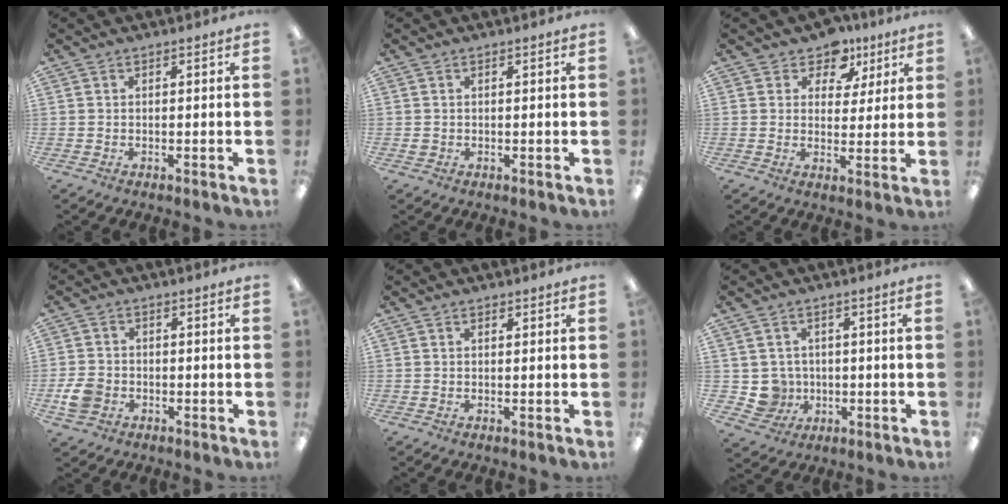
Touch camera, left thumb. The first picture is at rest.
{"total": 1.0, "force": [0.3, 0.9, 0.4], "torque": [-0.010, 0.005, 0.004]}
{"total": 8.1, "force": [5.5, 5.6, 2.2], "torque": [-0.033, -0.032, 0.099]}
{"total": 5.4, "force": [-1.8, 4.2, 2.8], "torque": [-0.055, 0.005, -0.036]}
{"total": 1.0, "force": [0.6, 0.5, 0.6], "torque": [-0.014, 0.001, 0.011]}
{"total": 5.3, "force": [0.5, 5.3, 0.8], "torque": [-0.031, 0.002, 0.016]}